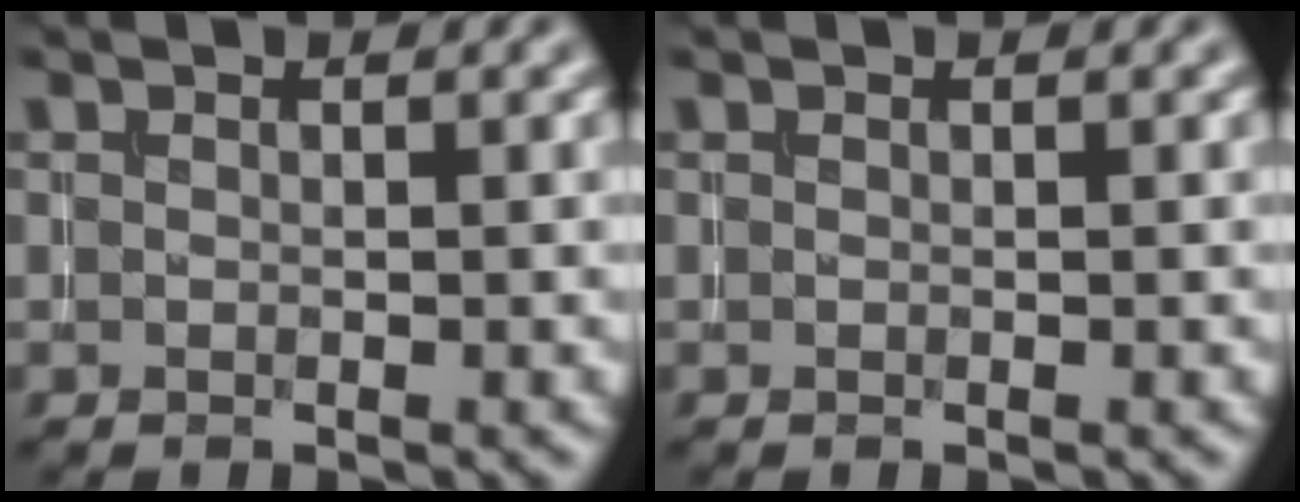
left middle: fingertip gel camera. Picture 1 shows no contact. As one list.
[{"total": 0.0}]